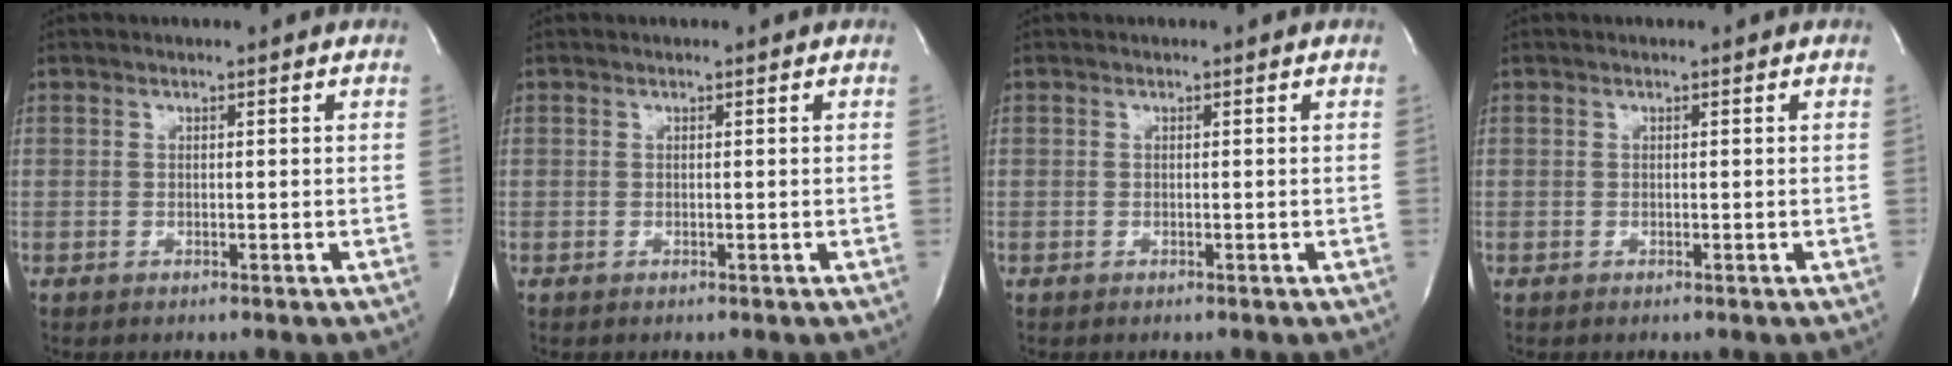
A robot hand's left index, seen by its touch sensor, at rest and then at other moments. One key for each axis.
{"total": 0.0}
{"total": 0.0}
{"total": 0.0}